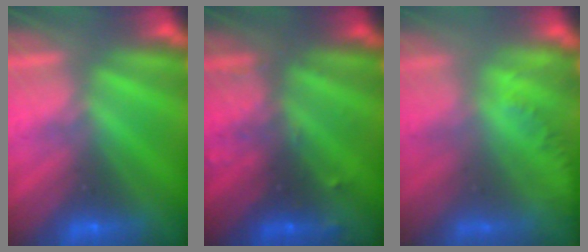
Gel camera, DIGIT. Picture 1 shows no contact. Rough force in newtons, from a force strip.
{"total": 2.9}
{"total": 1.3}